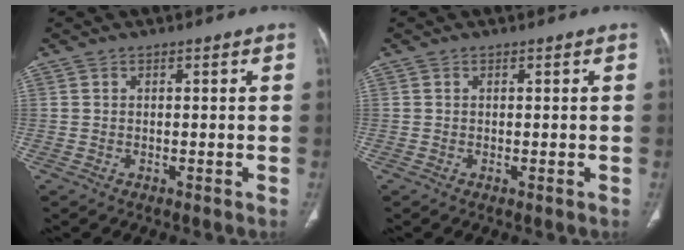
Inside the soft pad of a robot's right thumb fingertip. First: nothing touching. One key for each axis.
{"total": 0.0}